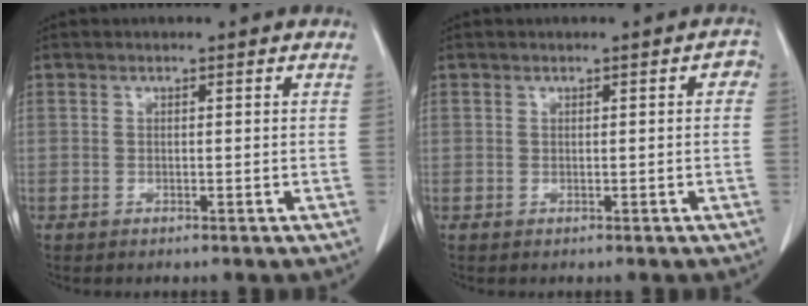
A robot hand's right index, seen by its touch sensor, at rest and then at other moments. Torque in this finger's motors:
{"motor_torque": [0.10, -0.08, 0.01, 0.00]}